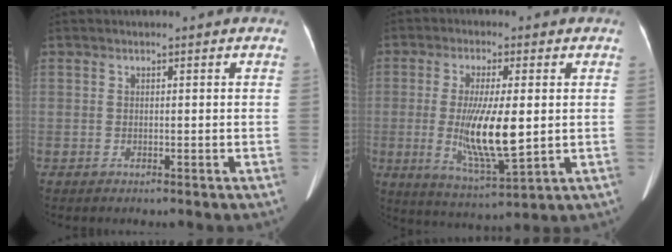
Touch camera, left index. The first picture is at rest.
{"total": 10.8, "force": [-1.3, 1.9, 10.5], "torque": [-0.204, -0.023, -0.017]}